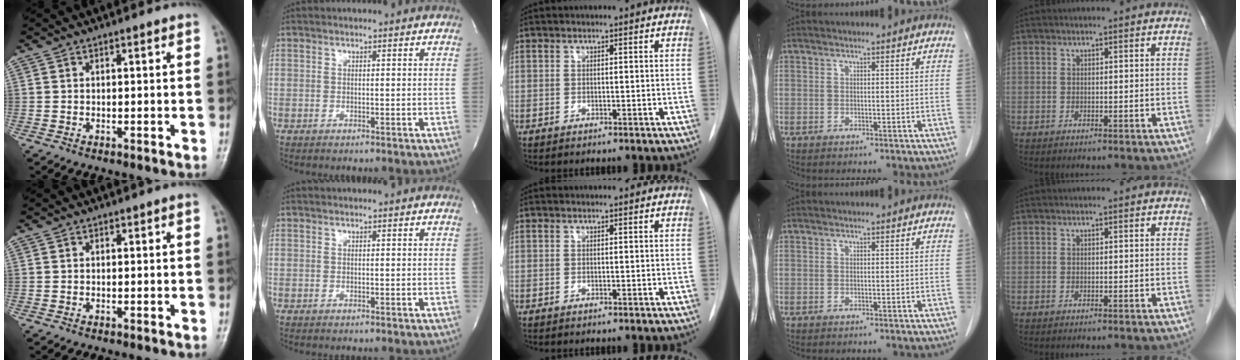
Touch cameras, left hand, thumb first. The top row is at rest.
{}